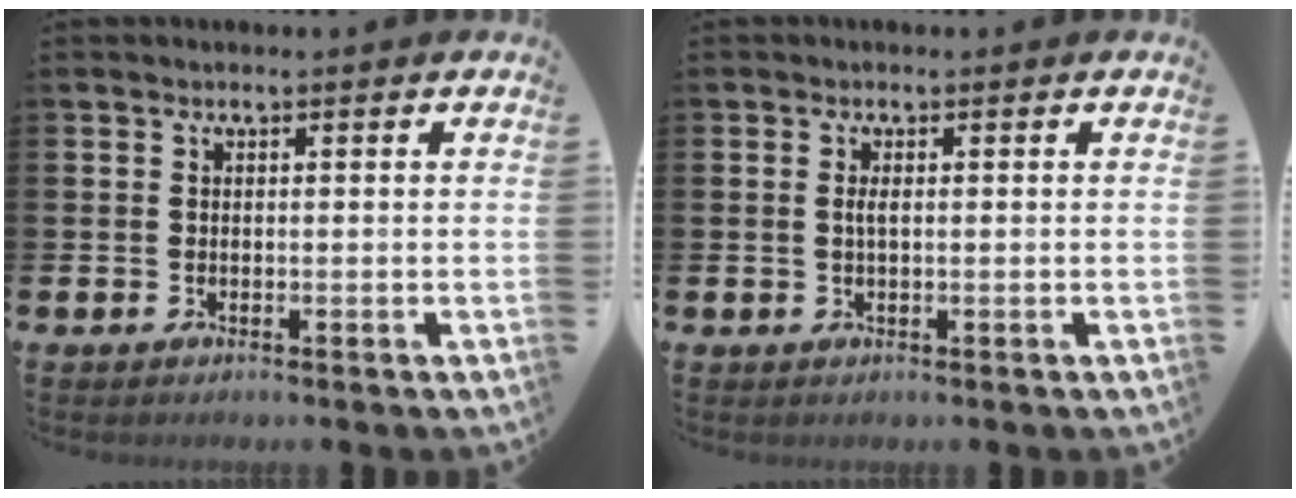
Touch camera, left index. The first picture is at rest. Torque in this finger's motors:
{"motor_torque": [0.54, 0.03, 0.00, 0.09]}